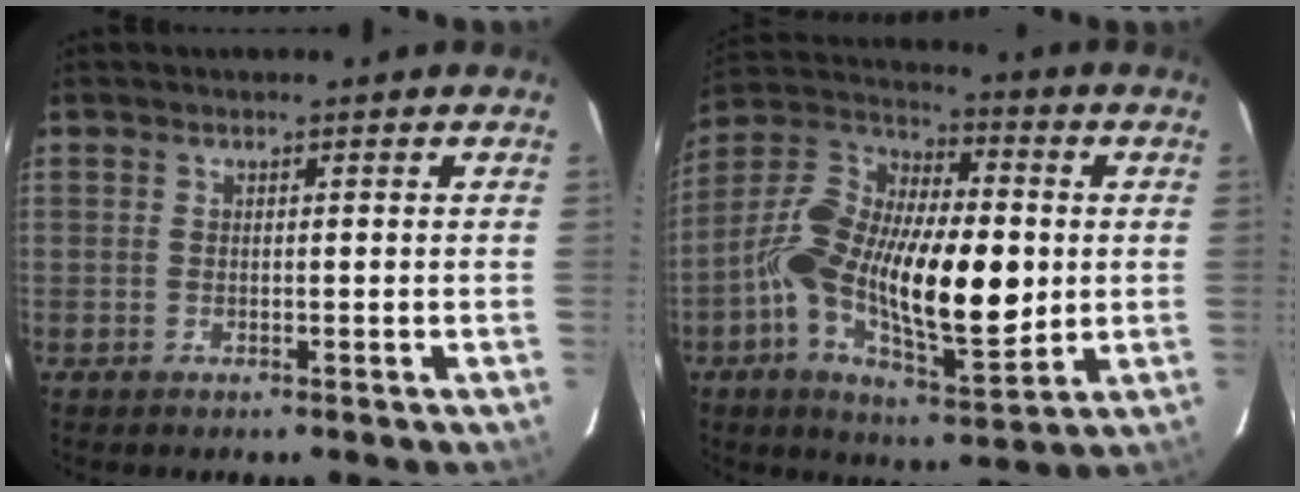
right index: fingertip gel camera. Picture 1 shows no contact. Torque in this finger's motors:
{"motor_torque": [1.82, -0.32, 1.06, 0.21]}